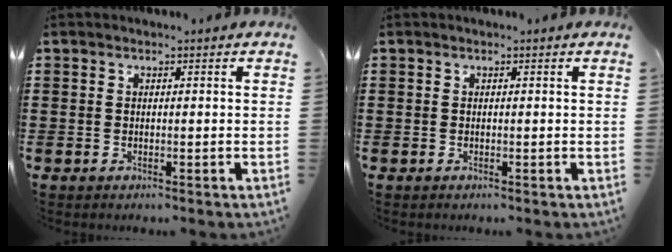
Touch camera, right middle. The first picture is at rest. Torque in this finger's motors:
{"motor_torque": [0.12, -0.14, 0.00, 0.01]}